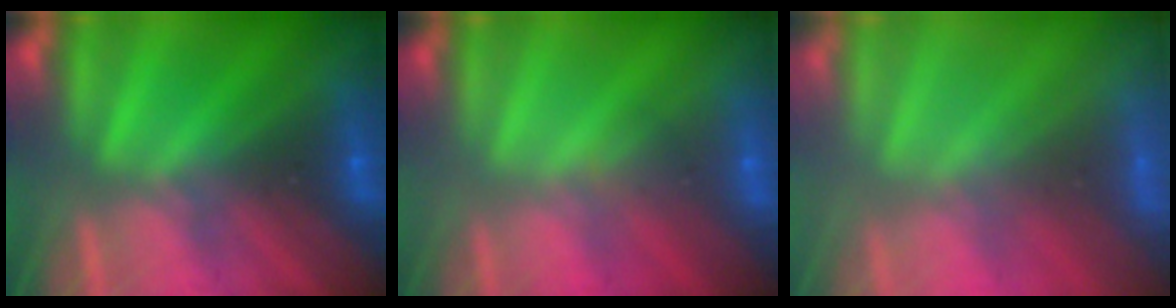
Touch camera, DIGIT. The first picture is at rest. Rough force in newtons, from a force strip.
{"total": 2.8}
{"total": 6.9}